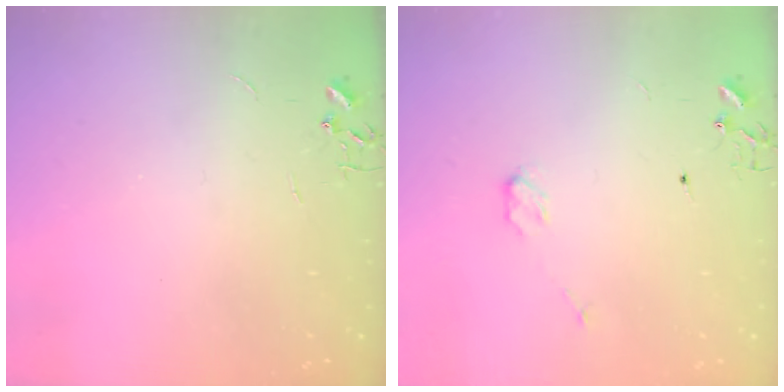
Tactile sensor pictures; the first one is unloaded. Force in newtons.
{"total": 3.4, "press": 3.4, "slide": 0.5}